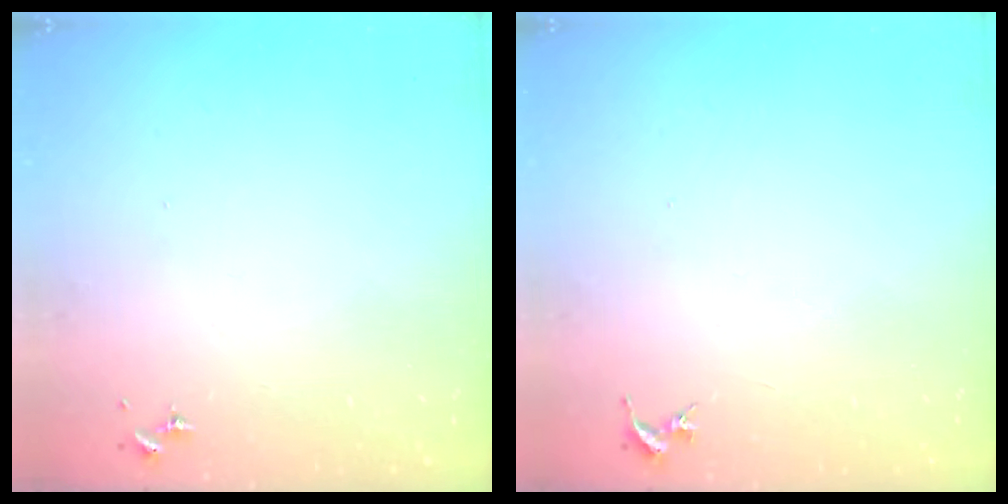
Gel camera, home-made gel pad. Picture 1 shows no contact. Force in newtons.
{"total": 0.0}